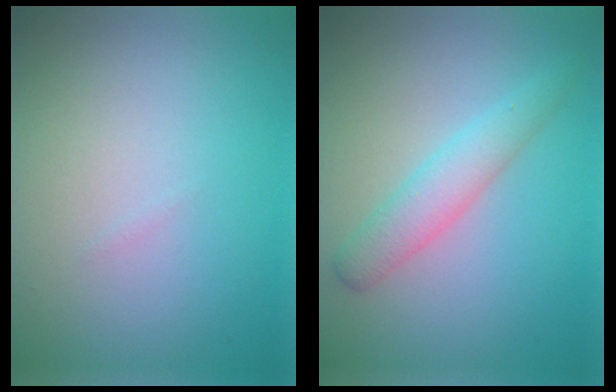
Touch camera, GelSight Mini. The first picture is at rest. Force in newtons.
{"total": 2.8, "press": 2.7, "slide": 0.1}